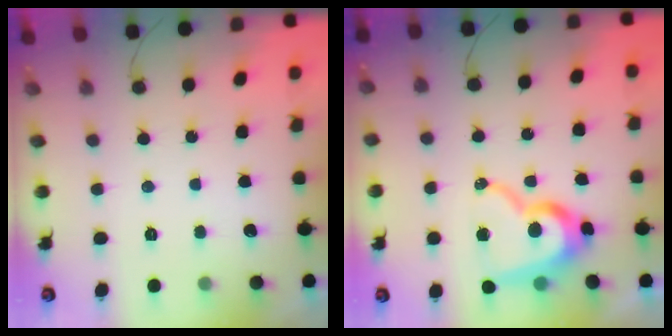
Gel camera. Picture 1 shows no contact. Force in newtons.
{"total": 15.5, "press": 15.4, "slide": 1.6}